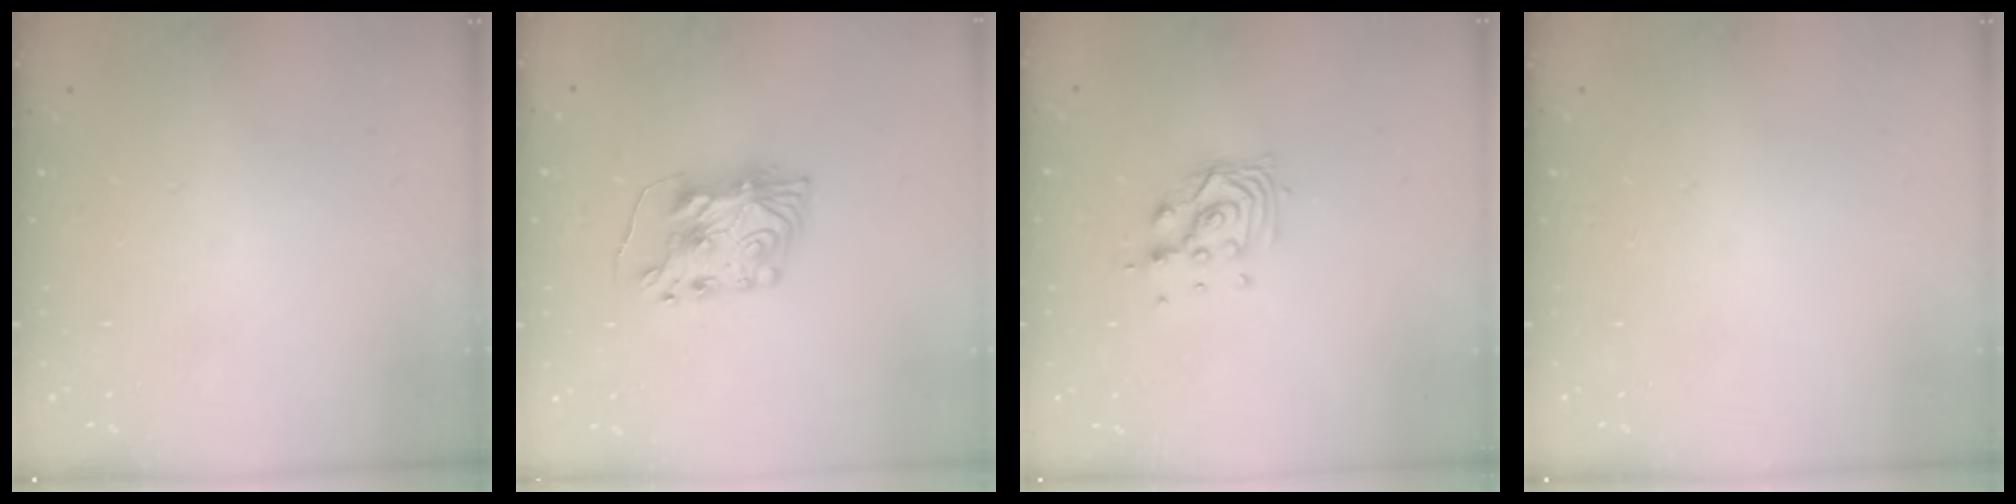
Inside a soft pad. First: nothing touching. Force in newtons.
{"total": 8.2, "press": 8.2, "slide": 0.6}
{"total": 8.5, "press": 8.5, "slide": 0.8}
{"total": 0.0}